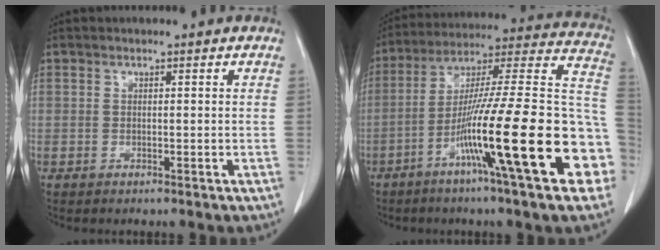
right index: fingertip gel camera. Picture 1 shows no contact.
{"total": 27.0, "force": [-9.7, 1.4, 25.1], "torque": [-0.311, -0.009, -0.162]}